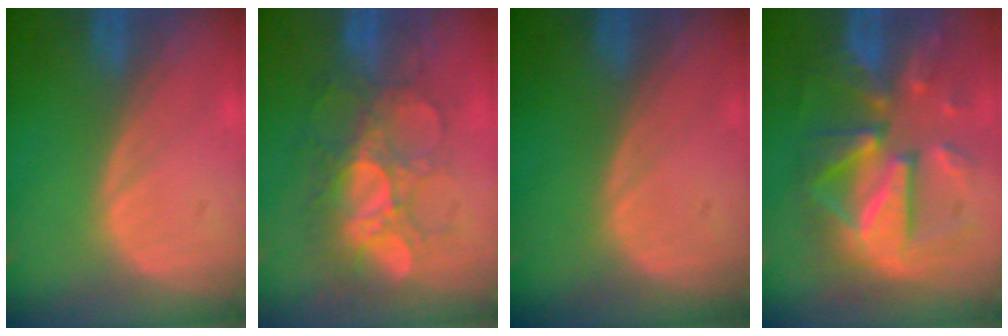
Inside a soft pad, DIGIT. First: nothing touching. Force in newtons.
{"total": 9.3, "press": 8.5, "slide": 3.8}
{"total": 0.0}
{"total": 12.4, "press": 12.3, "slide": 1.1}